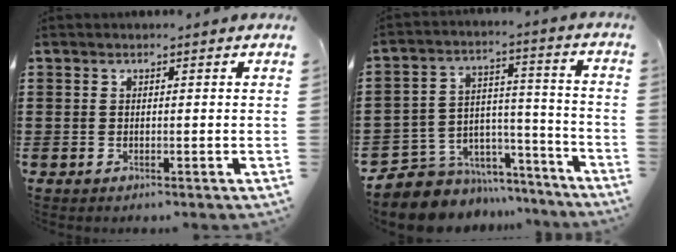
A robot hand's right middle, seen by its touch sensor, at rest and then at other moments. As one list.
[{"total": 6.9, "force": [-5.7, 3.9, 0.0], "torque": [-0.018, 0.010, -0.108]}]